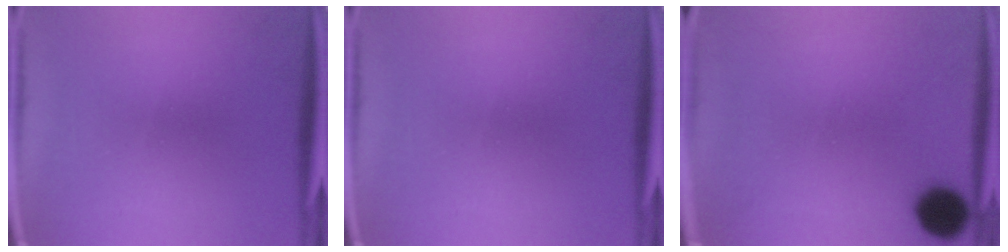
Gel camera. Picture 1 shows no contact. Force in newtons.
{"total": 0.0}
{"total": 4.1}